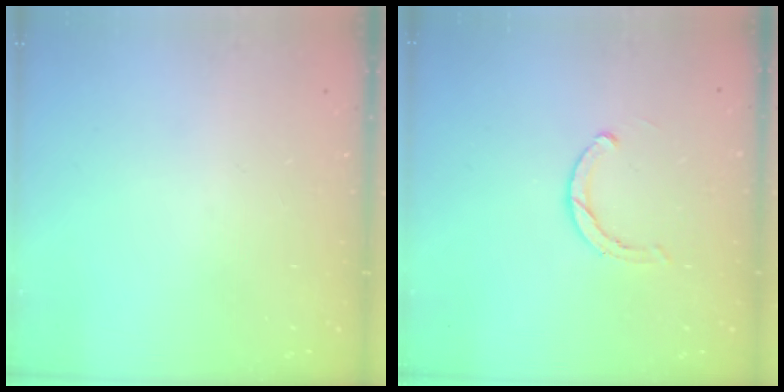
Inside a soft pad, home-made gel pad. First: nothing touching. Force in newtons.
{"total": 2.8, "press": 2.7, "slide": 0.3}